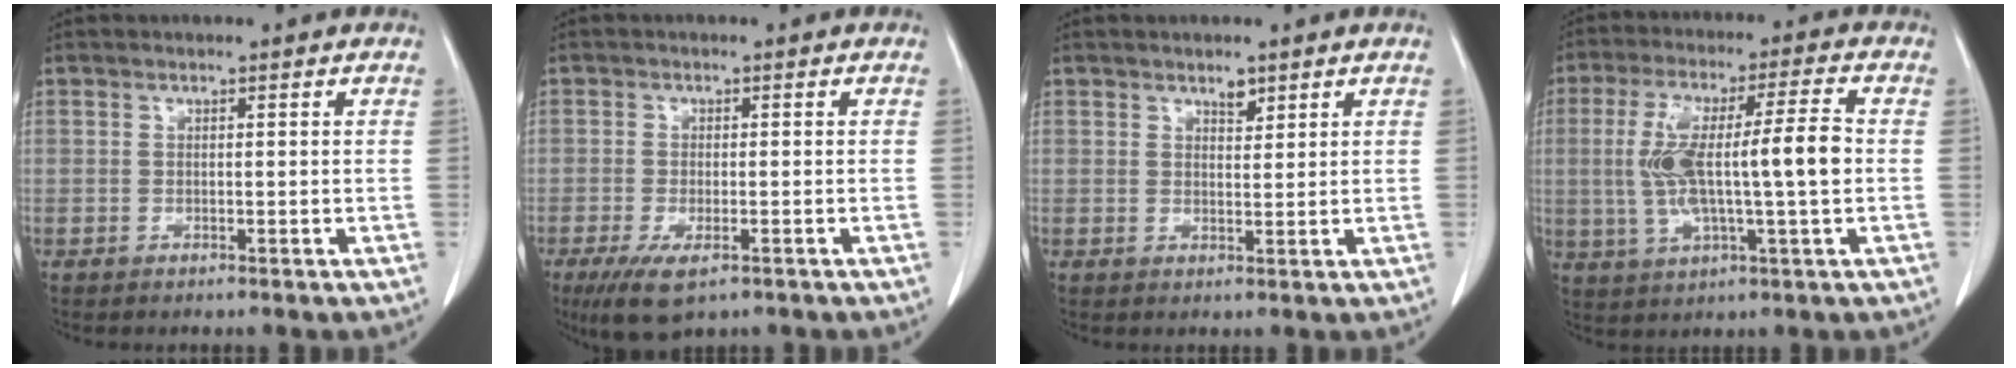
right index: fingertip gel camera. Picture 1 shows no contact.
{"total": 6.2, "force": [-3.6, 2.0, 4.7], "torque": [-0.084, -0.017, -0.057]}
{"total": 1.8, "force": [1.4, 0.7, 0.9], "torque": [-0.014, -0.004, 0.022]}
{"total": 13.4, "force": [-0.1, 1.5, 13.3], "torque": [-0.255, 0.019, 0.000]}